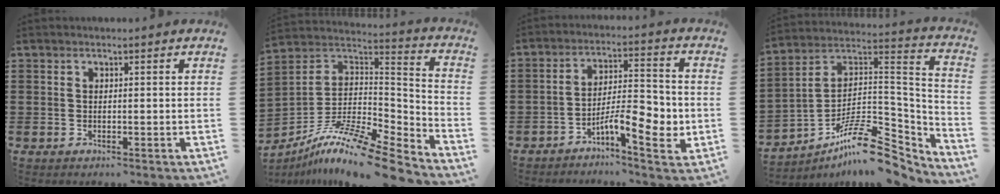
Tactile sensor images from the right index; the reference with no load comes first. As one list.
[{"total": 12.9, "force": [-9.9, 1.5, 8.0], "torque": [-0.150, 0.008, -0.193]}, {"total": 8.6, "force": [-3.5, 2.5, 7.5], "torque": [-0.121, 0.000, -0.061]}, {"total": 12.9, "force": [-9.1, 4.1, 8.2], "torque": [-0.134, 0.023, -0.169]}]